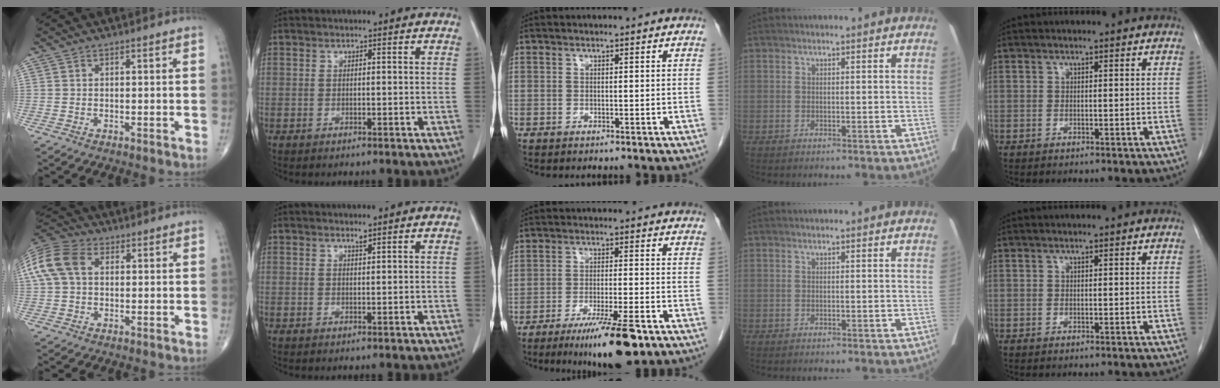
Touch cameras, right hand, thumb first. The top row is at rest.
{"thumb": {"total": 11.3, "force": [2.2, 7.9, 7.8], "torque": [-0.176, 0.032, 0.037]}, "index": {"total": 0.6, "force": [0.6, -0.1, 0.2], "torque": [-0.015, -0.008, 0.010]}, "middle": {"total": 10.1, "force": [-6.5, 0.8, 7.7], "torque": [-0.124, -0.023, -0.102]}}